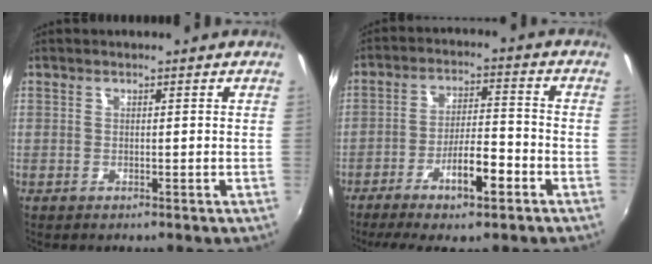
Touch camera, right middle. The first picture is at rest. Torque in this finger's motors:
{"motor_torque": [1.28, -0.86, 0.25, 0.14]}